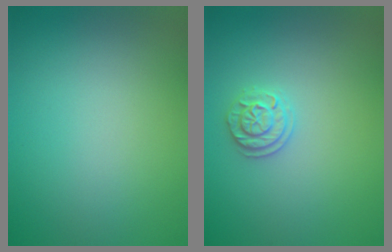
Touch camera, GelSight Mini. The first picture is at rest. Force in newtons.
{"total": 1.8, "press": 1.8, "slide": 0.5}